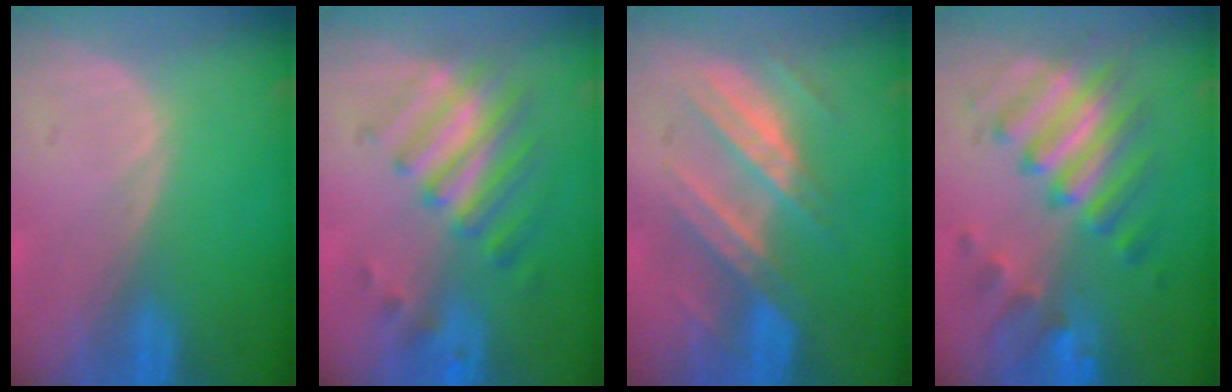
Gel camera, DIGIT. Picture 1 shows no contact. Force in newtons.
{"total": 7.7, "press": 6.9, "slide": 3.4}
{"total": 7.4, "press": 7.3, "slide": 1.0}
{"total": 8.4, "press": 8.4, "slide": 0.3}